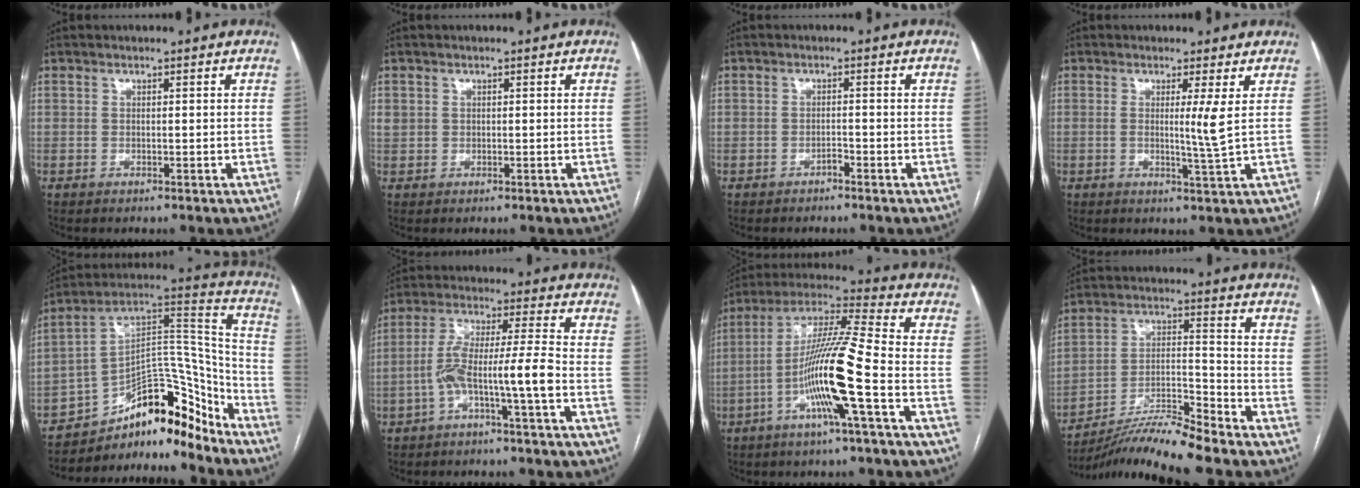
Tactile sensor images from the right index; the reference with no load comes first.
{"total": 1.7, "force": [0.6, 1.6, 0.5], "torque": [-0.005, 0.014, 0.014]}
{"total": 1.1, "force": [-0.8, 0.6, 0.3], "torque": [-0.002, 0.003, -0.014]}
{"total": 3.5, "force": [0.6, -1.1, 3.3], "torque": [-0.057, -0.011, 0.011]}
{"total": 18.8, "force": [-14.3, 7.0, 10.1], "torque": [-0.151, 0.073, -0.225]}
{"total": 9.0, "force": [-3.5, -0.2, 8.3], "torque": [-0.160, 0.030, -0.064]}
{"total": 14.2, "force": [-4.6, -0.5, 13.5], "torque": [-0.259, 0.007, -0.093]}
{"total": 11.9, "force": [-10.7, -1.1, 5.1], "torque": [-0.086, 0.006, -0.192]}